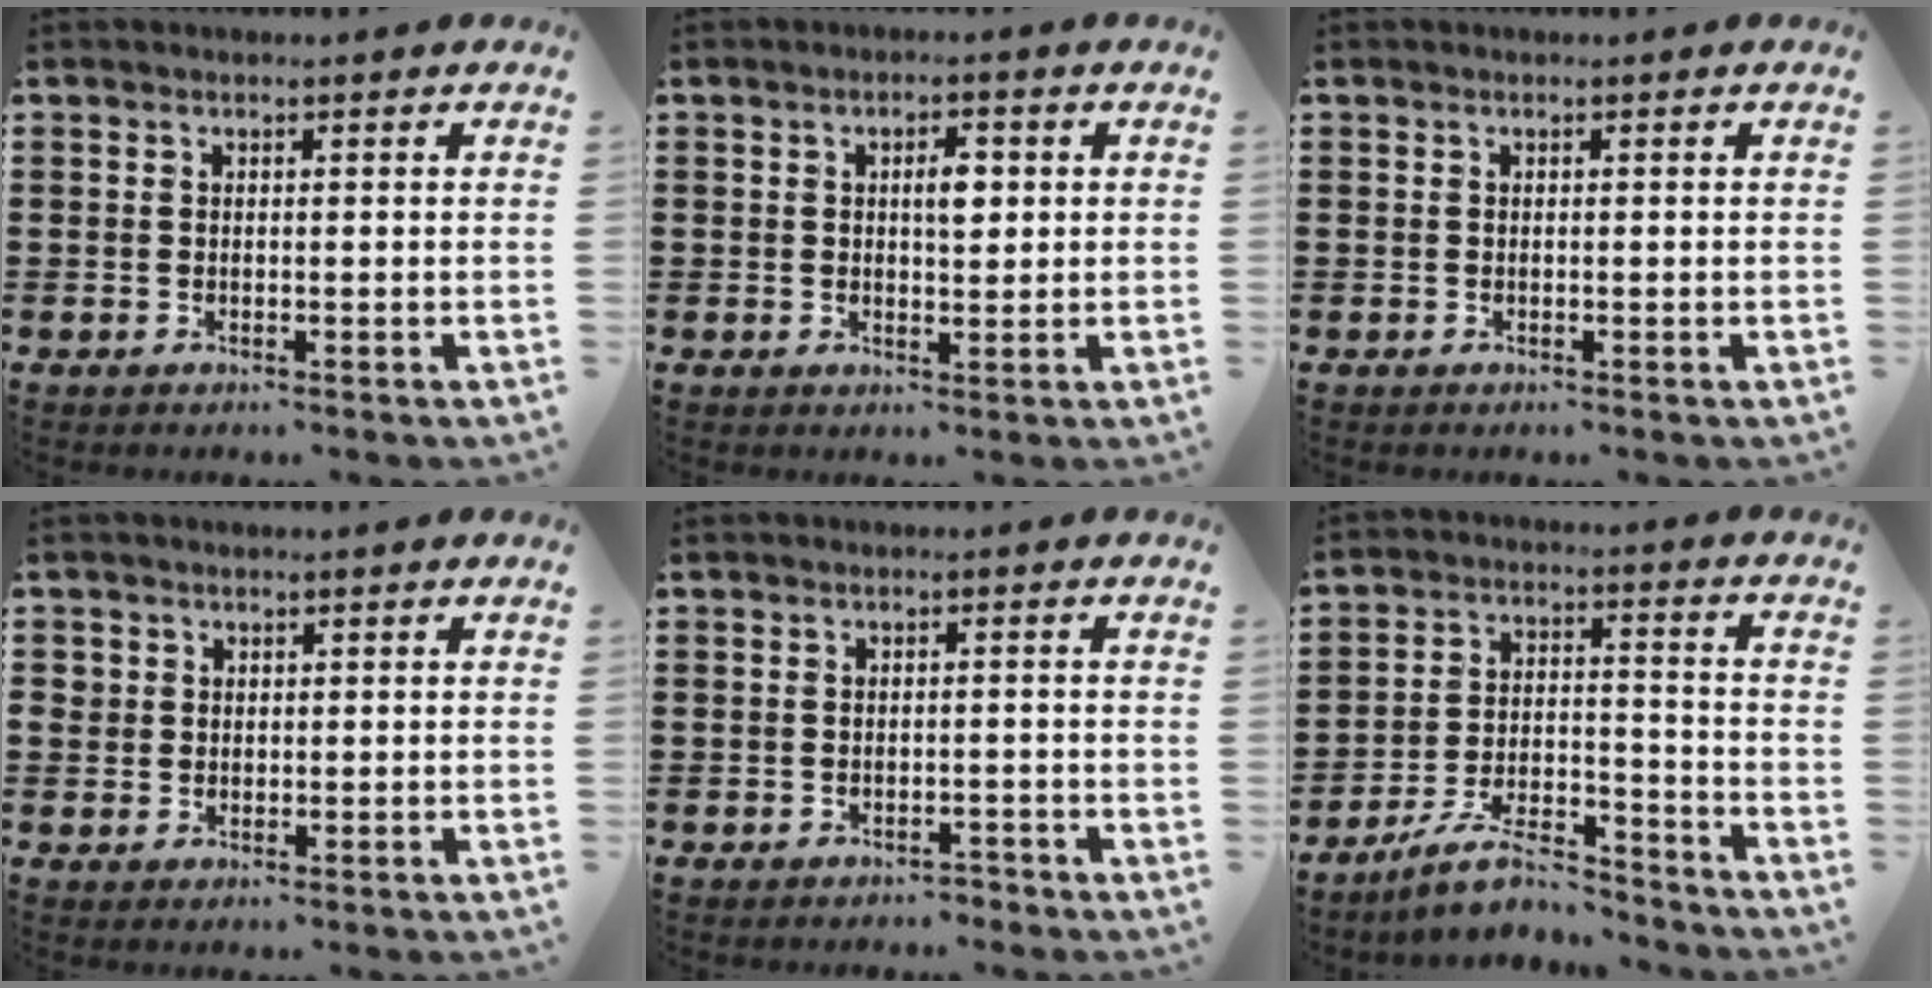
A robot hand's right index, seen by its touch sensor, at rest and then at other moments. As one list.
[{"total": 3.5, "force": [0.7, 1.3, 3.2], "torque": [-0.048, 0.001, 0.006]}, {"total": 0.0}, {"total": 1.4, "force": [0.4, 1.3, 0.2], "torque": [-0.009, 0.004, 0.007]}, {"total": 1.3, "force": [-1.3, 0.2, 0.2], "torque": [-0.010, -0.001, -0.026]}, {"total": 8.6, "force": [-7.6, 1.6, 3.8], "torque": [-0.077, 0.014, -0.145]}]